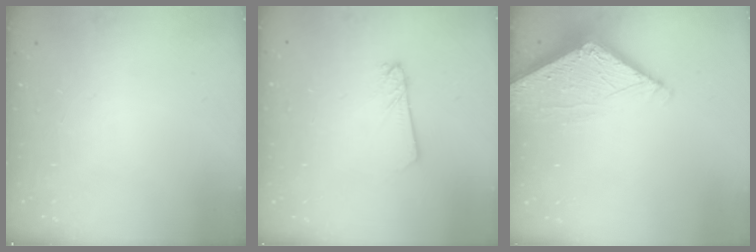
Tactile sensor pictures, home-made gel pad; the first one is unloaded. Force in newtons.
{"total": 2.2, "press": 2.2, "slide": 0.1}
{"total": 7.2, "press": 7.2, "slide": 0.3}